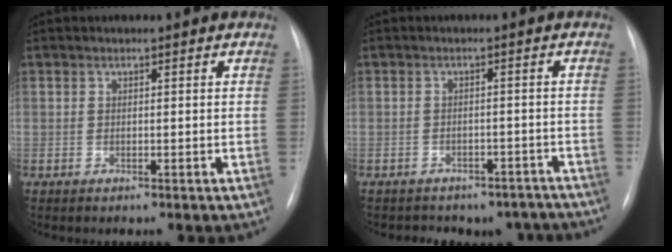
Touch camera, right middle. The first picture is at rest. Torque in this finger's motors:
{"motor_torque": [0.22, -0.23, 0.26, 0.06]}